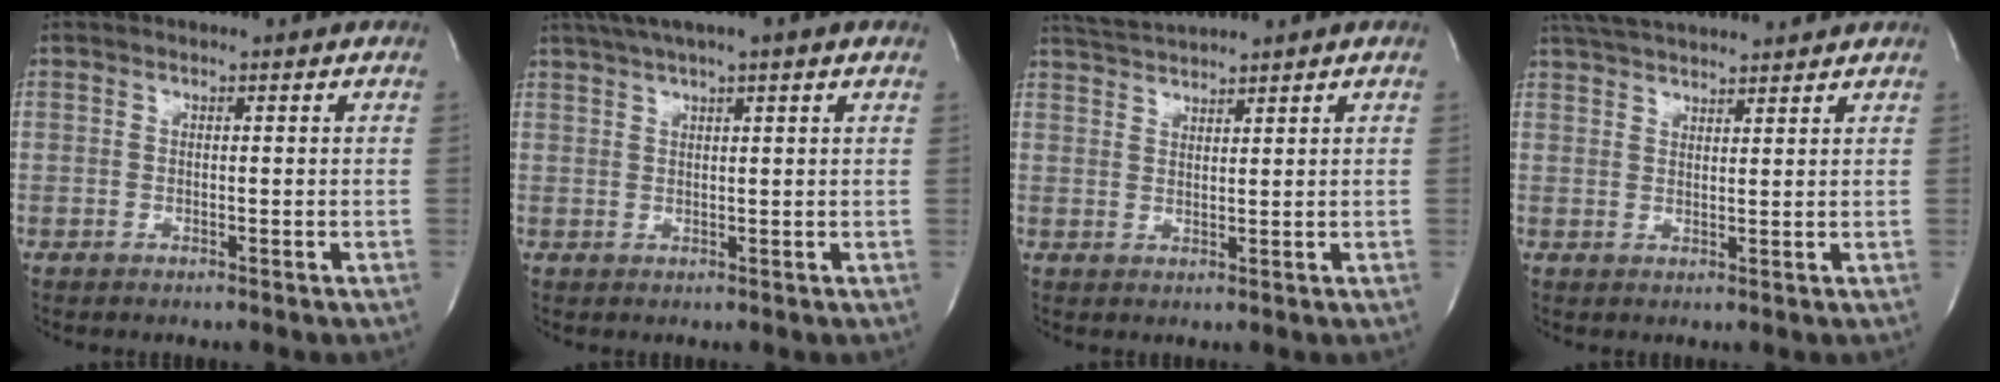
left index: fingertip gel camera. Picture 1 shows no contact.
{"total": 8.2, "force": [5.8, -0.1, 5.7], "torque": [-0.098, 0.040, 0.087]}
{"total": 3.4, "force": [3.2, -1.2, 0.4], "torque": [-0.017, 0.005, 0.067]}
{"total": 9.1, "force": [8.5, 0.5, 3.2], "torque": [-0.065, 0.031, 0.133]}